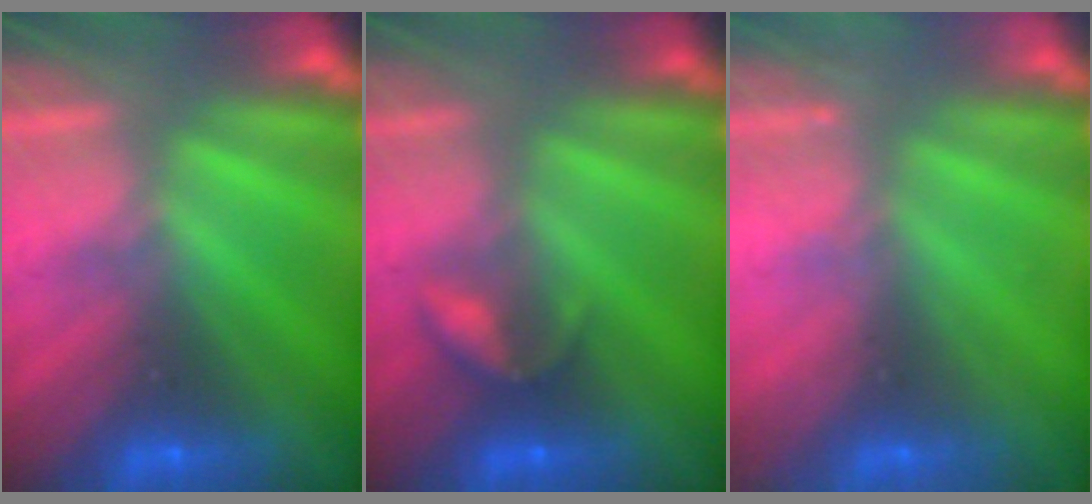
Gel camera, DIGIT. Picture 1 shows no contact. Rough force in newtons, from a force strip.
{"total": 2.2}
{"total": 2.2}